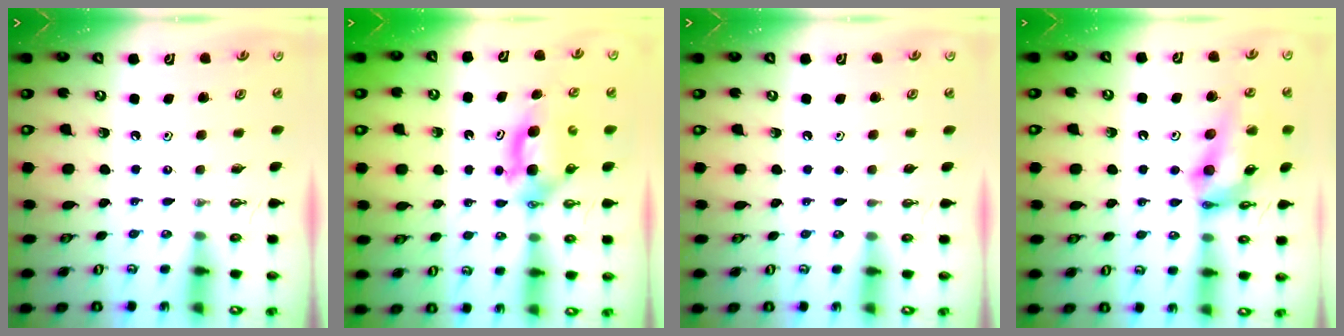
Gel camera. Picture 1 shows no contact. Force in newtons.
{"total": 6.4, "press": 6.1, "slide": 2.1}
{"total": 0.9, "press": 0.1, "slide": 0.9}
{"total": 14.8, "press": 14.7, "slide": 1.7}